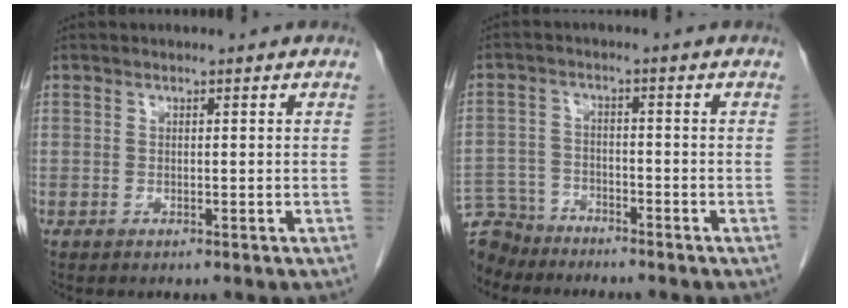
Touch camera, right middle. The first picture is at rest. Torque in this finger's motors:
{"motor_torque": [0.74, -0.86, 0.77, -0.03]}